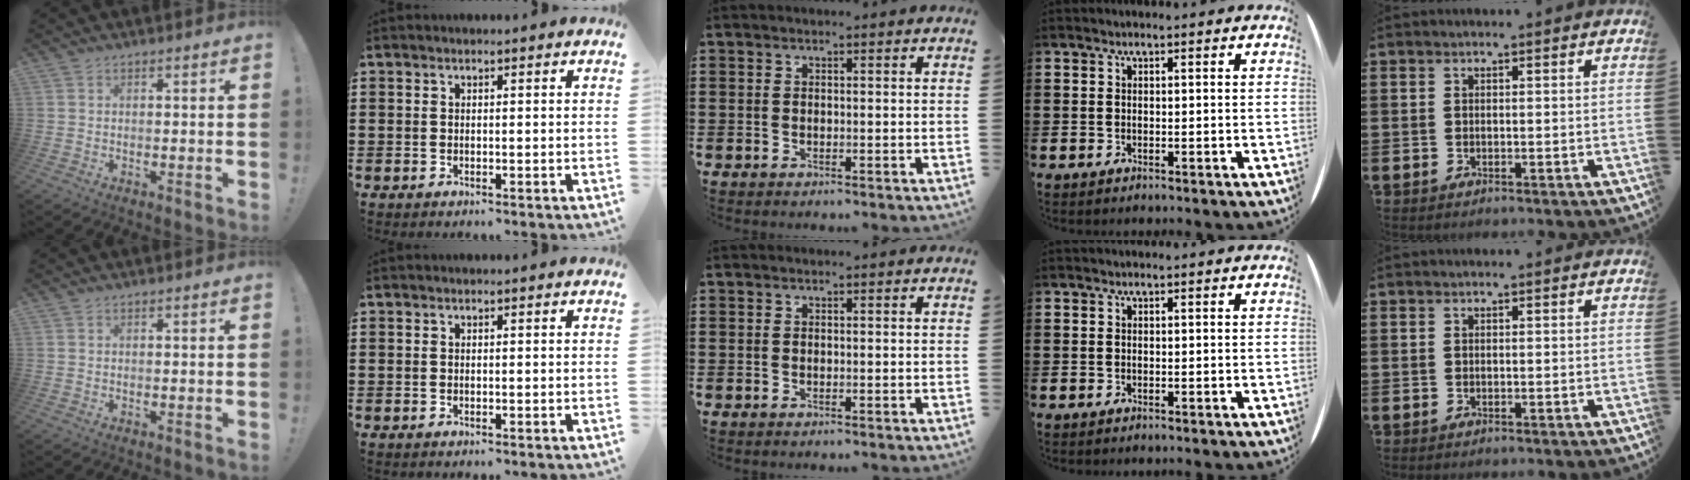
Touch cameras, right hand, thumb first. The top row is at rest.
{}